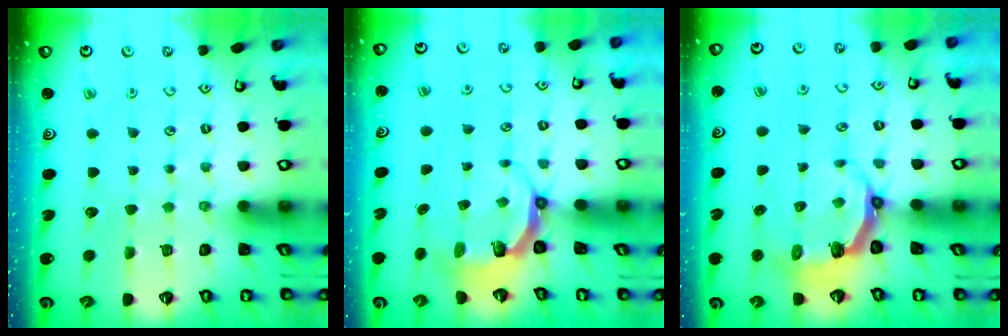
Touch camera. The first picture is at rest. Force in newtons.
{"total": 6.0, "press": 4.8, "slide": 3.6}
{"total": 5.4, "press": 4.1, "slide": 3.5}